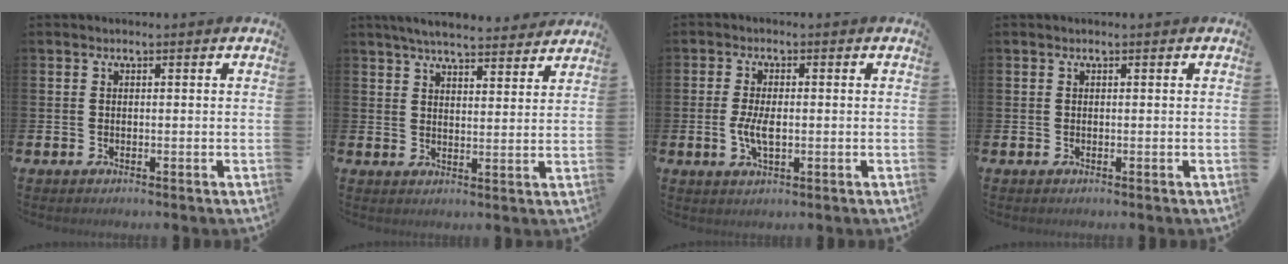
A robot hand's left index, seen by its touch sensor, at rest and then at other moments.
{"total": 5.6, "force": [5.4, 0.7, 1.3], "torque": [-0.031, -0.028, 0.094]}
{"total": 4.0, "force": [-0.3, 1.8, 3.6], "torque": [-0.071, 0.001, -0.010]}
{"total": 0.0}